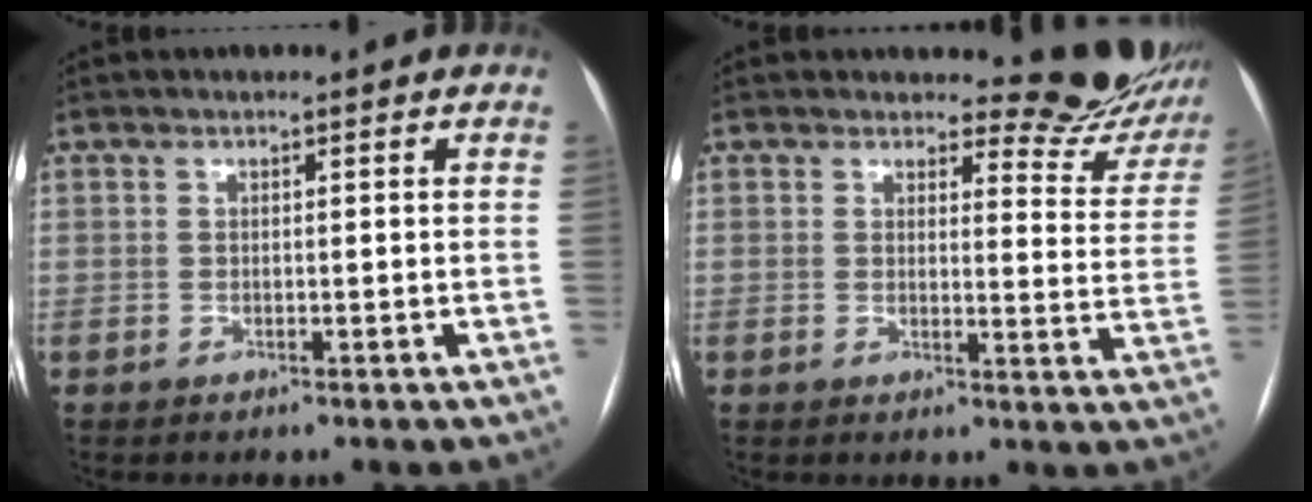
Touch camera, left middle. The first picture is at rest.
{"total": 11.3, "force": [10.8, 3.2, 1.6], "torque": [0.012, -0.065, 0.094]}